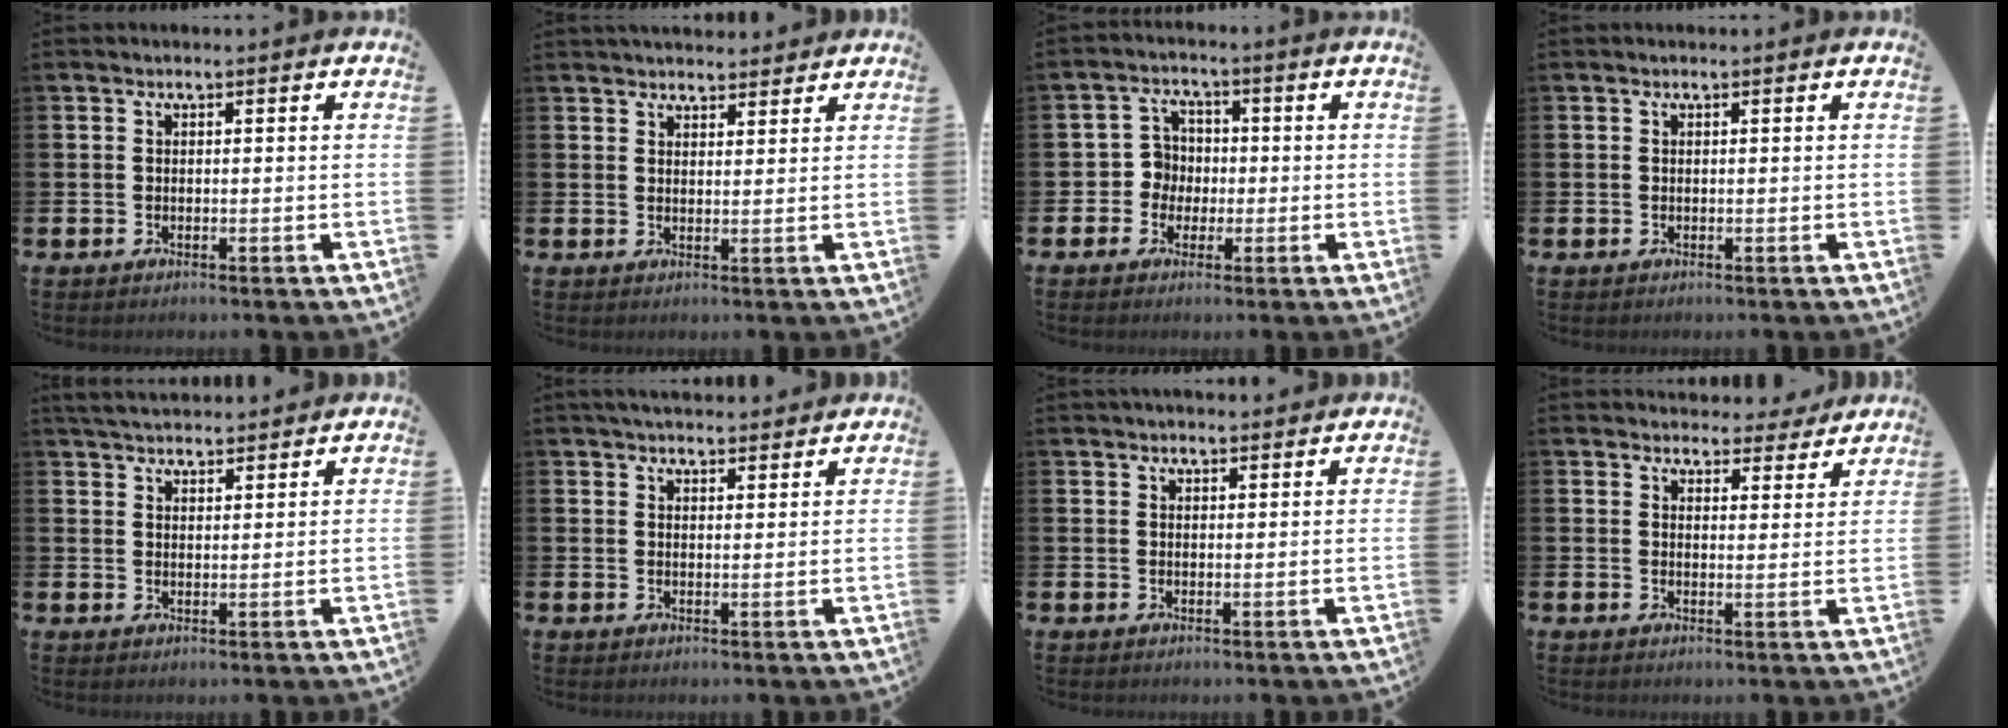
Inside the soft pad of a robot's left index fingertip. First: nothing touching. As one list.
[{"total": 3.3, "force": [3.2, 0.8, 0.0], "torque": [0.004, -0.016, 0.058]}, {"total": 4.2, "force": [-0.3, 4.0, 1.0], "torque": [-0.036, 0.007, -0.011]}, {"total": 0.0}, {"total": 4.0, "force": [3.9, 0.7, 0.3], "torque": [-0.019, -0.016, 0.074]}, {"total": 3.7, "force": [3.6, 0.7, 0.4], "torque": [-0.017, -0.011, 0.066]}, {"total": 2.2, "force": [2.2, 0.5, 0.2], "torque": [0.001, -0.008, 0.038]}, {"total": 4.1, "force": [4.0, 1.1, 0.2], "torque": [-0.008, -0.023, 0.071]}]